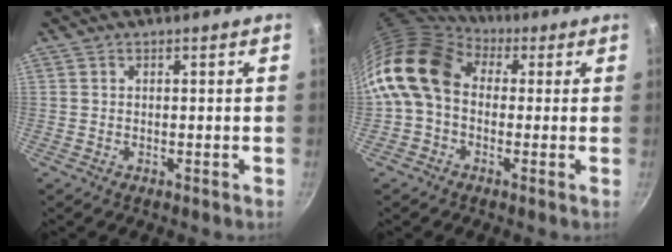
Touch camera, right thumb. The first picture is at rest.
{"total": 13.4, "force": [1.5, 10.1, 8.8], "torque": [-0.150, 0.020, 0.003]}